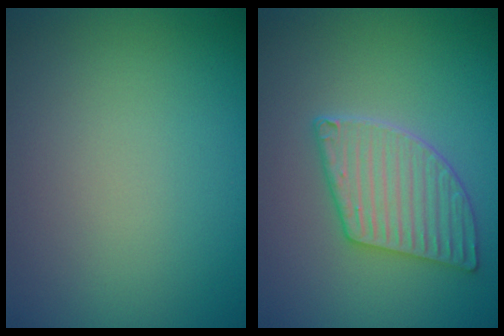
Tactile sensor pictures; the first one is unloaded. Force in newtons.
{"total": 4.1, "press": 3.6, "slide": 1.8}